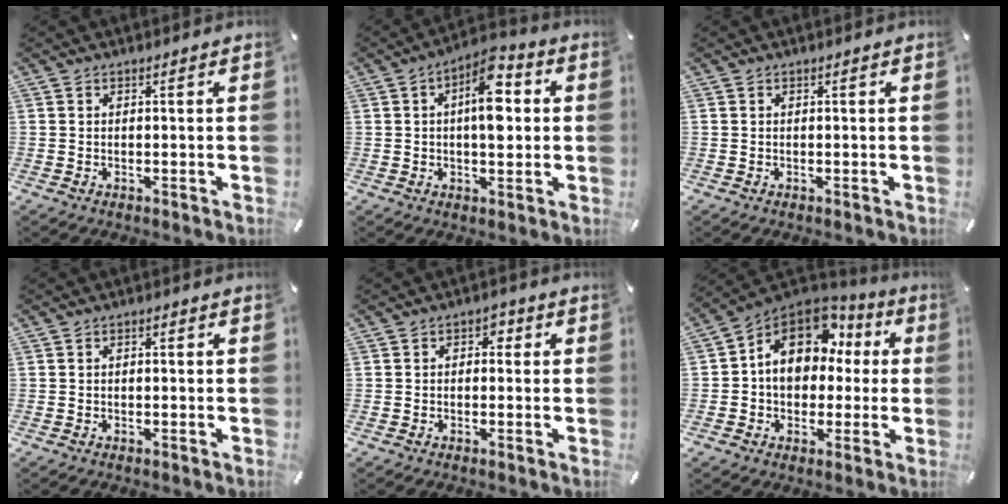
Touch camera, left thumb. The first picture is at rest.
{"total": 10.8, "force": [1.8, 5.2, 9.3], "torque": [-0.131, -0.003, 0.029]}
{"total": 0.0}
{"total": 0.7, "force": [-0.1, 0.4, 0.5], "torque": [-0.011, 0.001, -0.002]}
{"total": 2.3, "force": [-0.2, 1.8, 1.4], "torque": [-0.013, 0.005, -0.012]}
{"total": 13.6, "force": [3.6, 10.7, 7.6], "torque": [-0.132, -0.013, 0.068]}